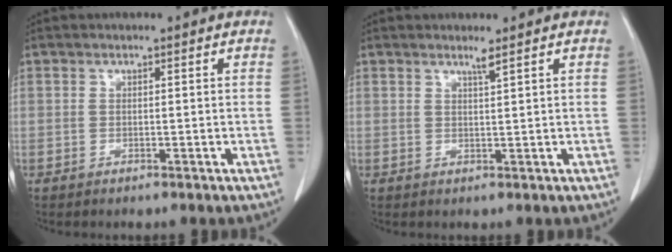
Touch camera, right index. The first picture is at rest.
{"total": 1.1, "force": [0.9, -0.2, 0.7], "torque": [-0.020, -0.006, 0.017]}